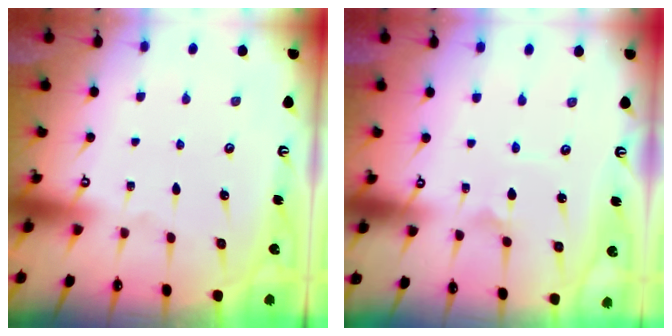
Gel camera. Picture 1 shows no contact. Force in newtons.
{"total": 1.8, "press": 1.8, "slide": 0.1}